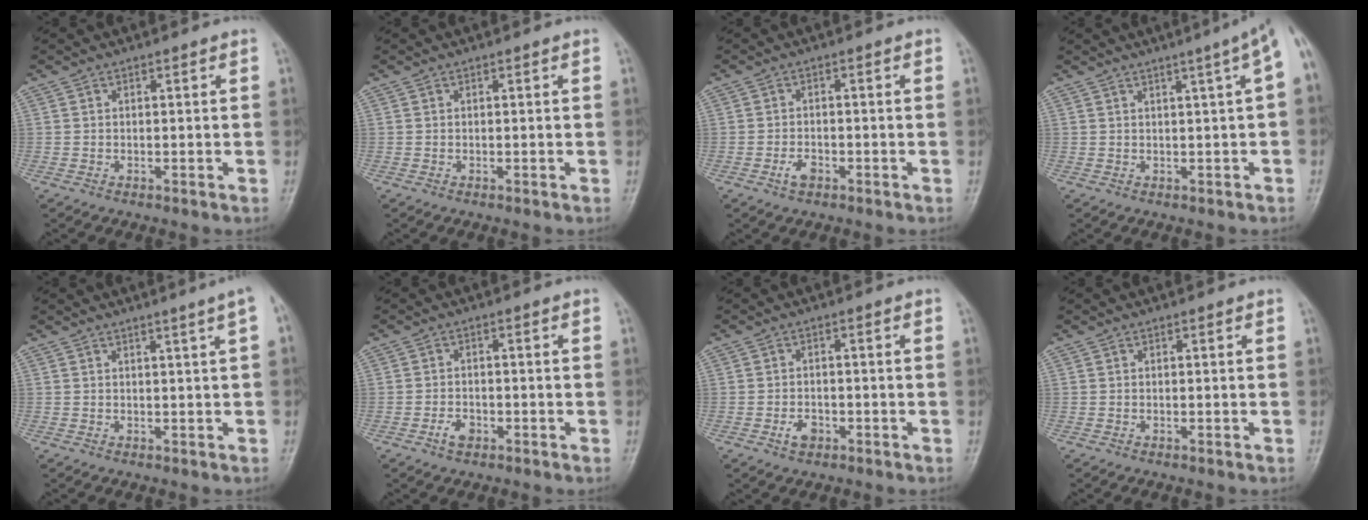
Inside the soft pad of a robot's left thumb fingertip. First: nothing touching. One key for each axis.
{"total": 0.0}
{"total": 2.4, "fx": -1.3, "fy": 1.5, "fz": 1.4, "tx": -0.022, "ty": 0.009, "tz": -0.023}
{"total": 5.1, "fx": 1.6, "fy": 0.2, "fz": 4.8, "tx": -0.058, "ty": 0.015, "tz": 0.017}
{"total": 3.0, "fx": 1.3, "fy": -0.5, "fz": 2.6, "tx": -0.037, "ty": -0.002, "tz": 0.019}
{"total": 2.5, "fx": -1.4, "fy": 1.7, "fz": 1.3, "tx": -0.017, "ty": 0.010, "tz": -0.024}
{"total": 2.7, "fx": -1.3, "fy": 1.9, "fz": 1.4, "tx": -0.016, "ty": 0.008, "tz": -0.020}
{"total": 0.0}